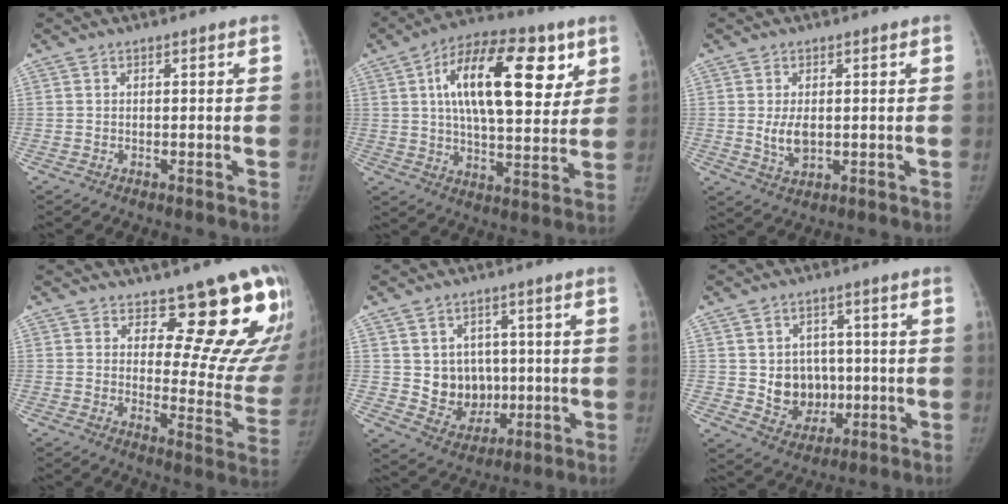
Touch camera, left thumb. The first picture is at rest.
{"total": 22.3, "force": [7.6, 10.5, 18.1], "torque": [-0.256, -0.006, 0.116]}
{"total": 4.7, "force": [0.0, 2.7, 3.8], "torque": [-0.067, -0.010, 0.007]}
{"total": 16.9, "force": [11.8, 7.2, 9.8], "torque": [-0.062, -0.095, 0.136]}
{"total": 9.3, "force": [0.4, 8.0, 4.7], "torque": [-0.025, -0.005, 0.025]}
{"total": 9.2, "force": [-0.2, 8.0, 4.6], "torque": [-0.023, 0.001, 0.014]}